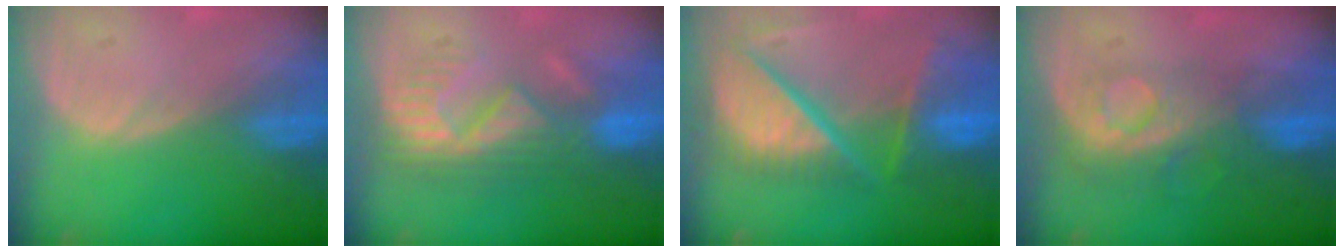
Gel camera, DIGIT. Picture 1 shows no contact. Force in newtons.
{"total": 8.6, "press": 8.2, "slide": 2.6}
{"total": 11.7, "press": 9.8, "slide": 6.5}
{"total": 8.3, "press": 7.1, "slide": 4.3}